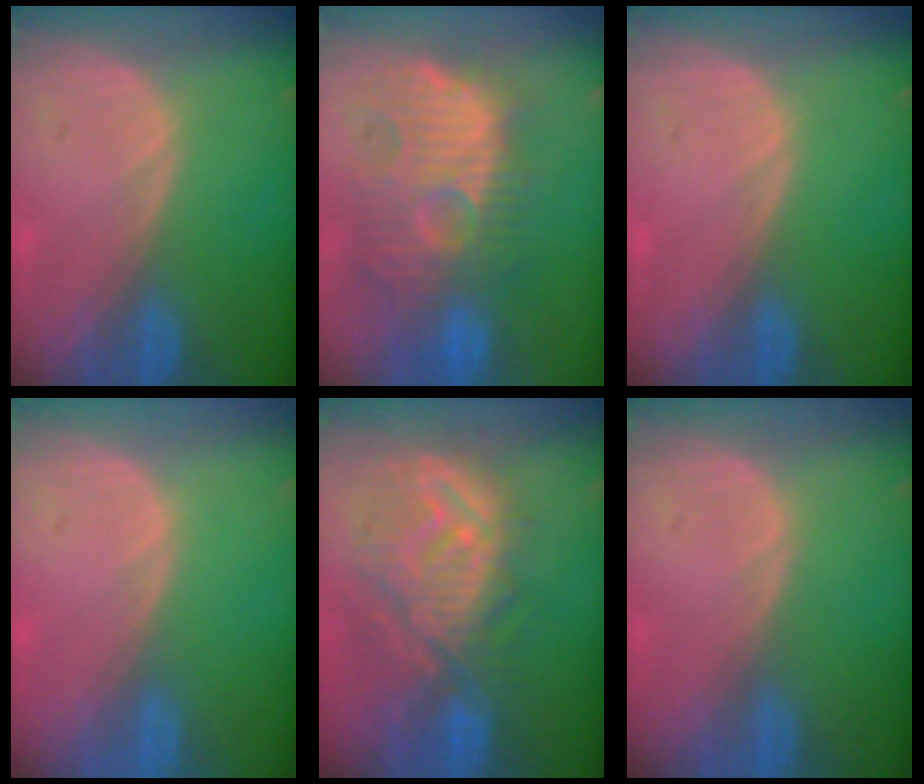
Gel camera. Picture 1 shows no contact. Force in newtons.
{"total": 12.4, "press": 12.0, "slide": 3.4}
{"total": 0.0}
{"total": 0.0}
{"total": 11.2, "press": 10.4, "slide": 4.3}
{"total": 0.0}